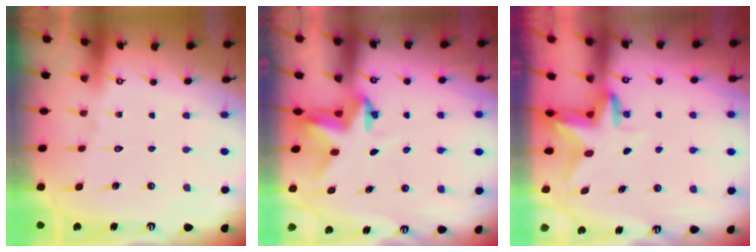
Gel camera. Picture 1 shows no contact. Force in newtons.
{"total": 3.5, "press": 3.5, "slide": 0.2}
{"total": 3.0, "press": 3.0, "slide": 0.3}